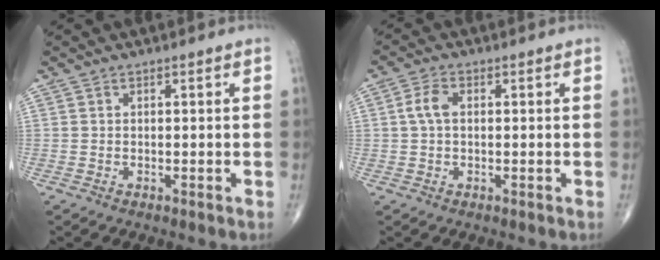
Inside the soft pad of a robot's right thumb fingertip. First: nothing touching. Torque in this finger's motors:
{"motor_torque": [0.23, 0.43, 0.35, -0.10, 0.02]}